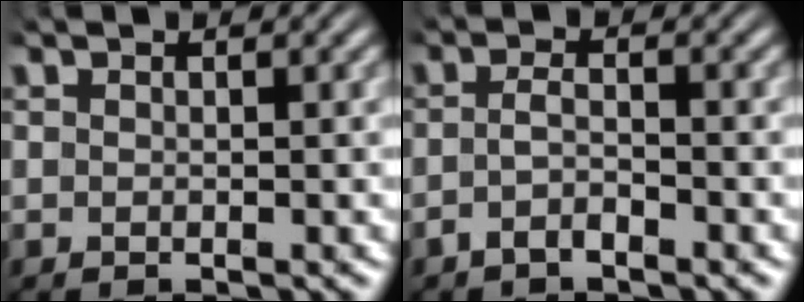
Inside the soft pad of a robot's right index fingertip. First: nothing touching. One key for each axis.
{"total": 2.3, "fx": -1.7, "fy": 0.6, "fz": 1.4, "tx": -0.031, "ty": -0.011, "tz": -0.028}